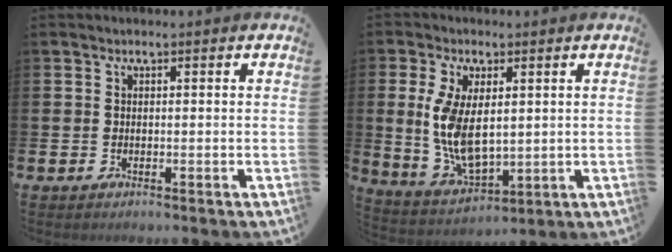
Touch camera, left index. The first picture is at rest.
{"total": 7.7, "force": [1.4, 4.3, 6.3], "torque": [-0.125, -0.006, 0.025]}